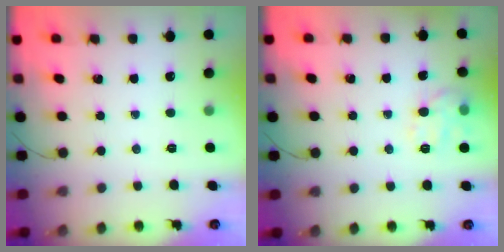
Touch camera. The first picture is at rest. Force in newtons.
{"total": 10.7, "press": 10.7, "slide": 0.6}